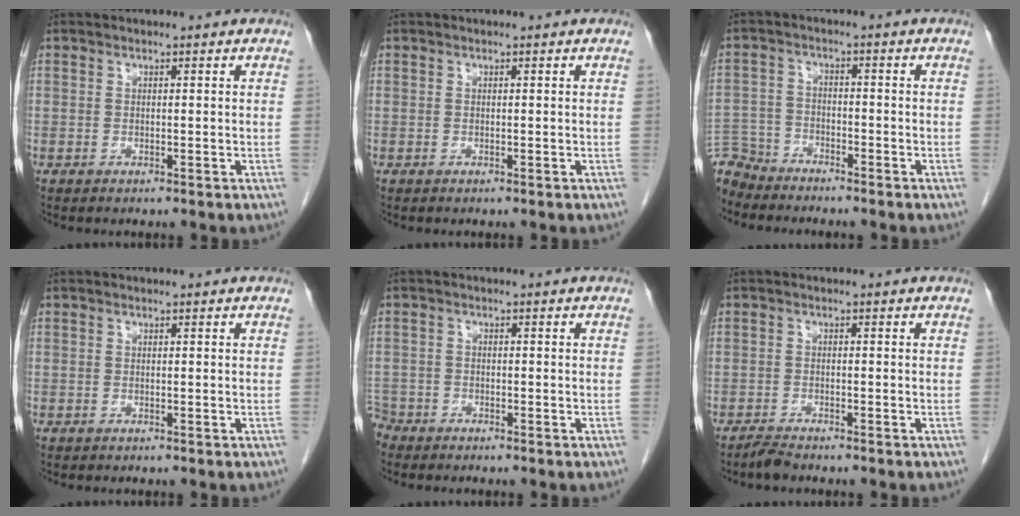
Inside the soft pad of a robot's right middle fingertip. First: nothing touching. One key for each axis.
{"total": 0.0}
{"total": 7.0, "fx": -6.7, "fy": 2.0, "fz": 0.0, "tx": 0.001, "ty": -0.002, "tz": -0.130}
{"total": 0.0}
{"total": 3.2, "fx": -3.0, "fy": 1.3, "fz": 0.0, "tx": -0.001, "ty": -0.003, "tz": -0.059}
{"total": 1.7, "fx": -1.6, "fy": 0.0, "fz": 0.5, "tx": -0.017, "ty": -0.007, "tz": -0.031}